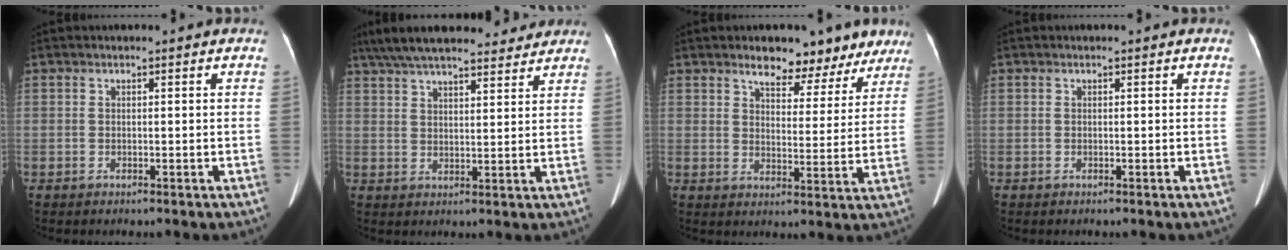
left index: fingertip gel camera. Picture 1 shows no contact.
{"total": 19.2, "force": [16.3, 4.4, 9.1], "torque": [-0.161, 0.047, 0.240]}
{"total": 9.9, "force": [8.0, 4.2, 4.0], "torque": [-0.035, 0.001, 0.100]}
{"total": 0.0}